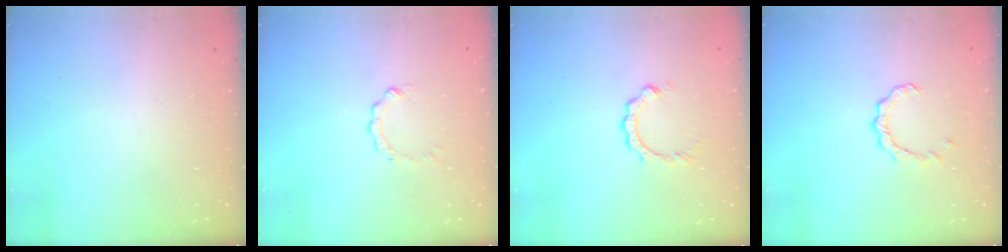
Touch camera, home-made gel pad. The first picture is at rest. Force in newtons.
{"total": 0.0}
{"total": 3.9, "press": 3.9, "slide": 0.3}
{"total": 2.4, "press": 2.4, "slide": 0.3}